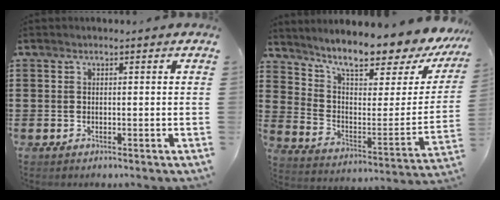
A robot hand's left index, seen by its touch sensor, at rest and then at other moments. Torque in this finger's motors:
{"motor_torque": [1.63, -0.51, 1.01, 0.21]}